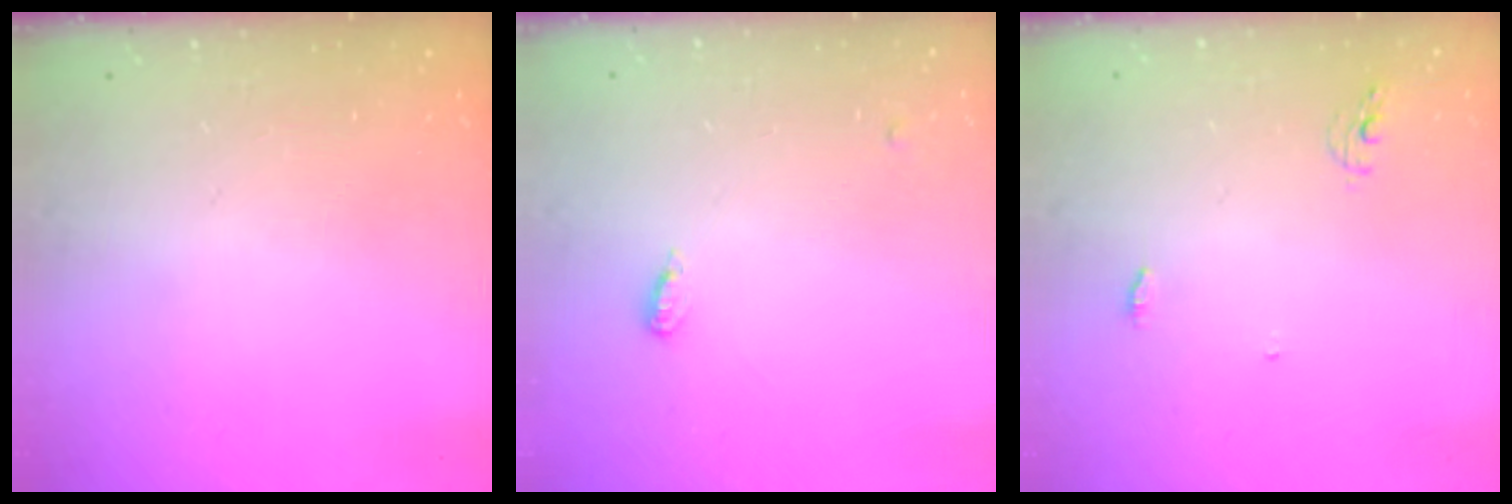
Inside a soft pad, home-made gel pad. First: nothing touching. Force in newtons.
{"total": 4.0, "press": 3.9, "slide": 0.7}
{"total": 4.2, "press": 4.2, "slide": 0.4}